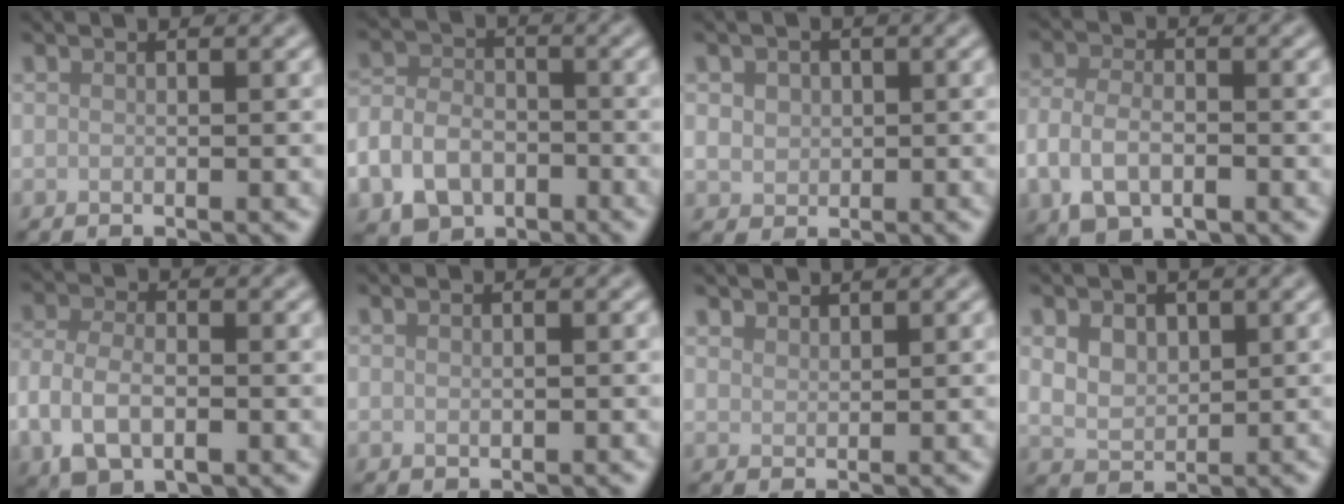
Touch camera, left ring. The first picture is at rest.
{"total": 7.0, "force": [-3.5, 5.0, 3.4], "torque": [-0.056, -0.016, -0.067]}
{"total": 2.4, "force": [0.5, 2.1, 1.2], "torque": [-0.020, 0.007, 0.004]}
{"total": 4.7, "force": [-1.6, 2.9, 3.3], "torque": [-0.070, -0.005, -0.035]}
{"total": 5.1, "force": [-1.4, 3.0, 3.8], "torque": [-0.081, -0.005, -0.030]}
{"total": 0.6, "force": [0.2, 0.4, 0.5], "torque": [-0.007, -0.001, 0.004]}
{"total": 1.5, "force": [1.5, 0.4, 0.1], "torque": [-0.001, 0.002, 0.031]}
{"total": 3.0, "force": [1.0, 2.1, 1.8], "torque": [-0.033, -0.005, 0.022]}